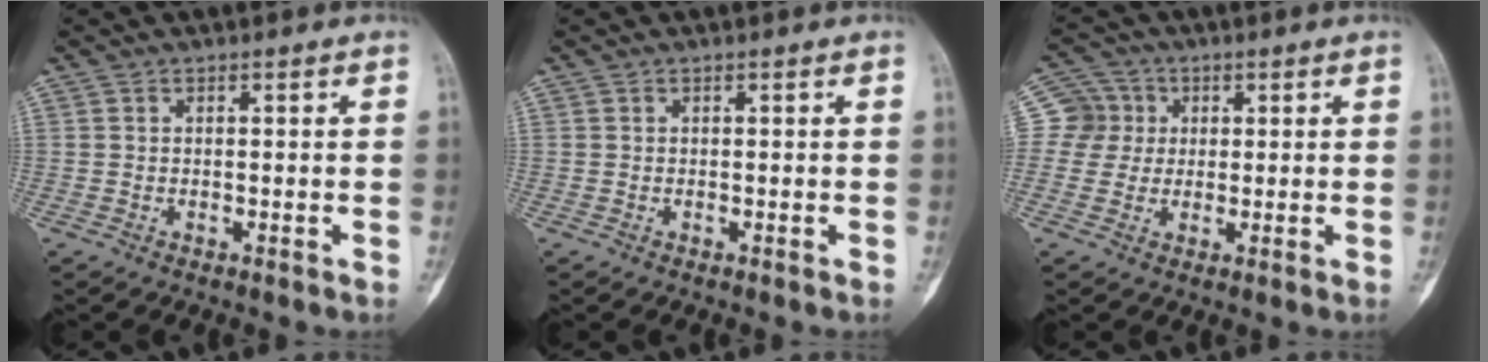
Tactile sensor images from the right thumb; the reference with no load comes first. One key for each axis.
{"total": 0.0}
{"total": 6.4, "fx": 0.9, "fy": 6.3, "fz": 0.4, "tx": 0.026, "ty": 0.010, "tz": 0.007}